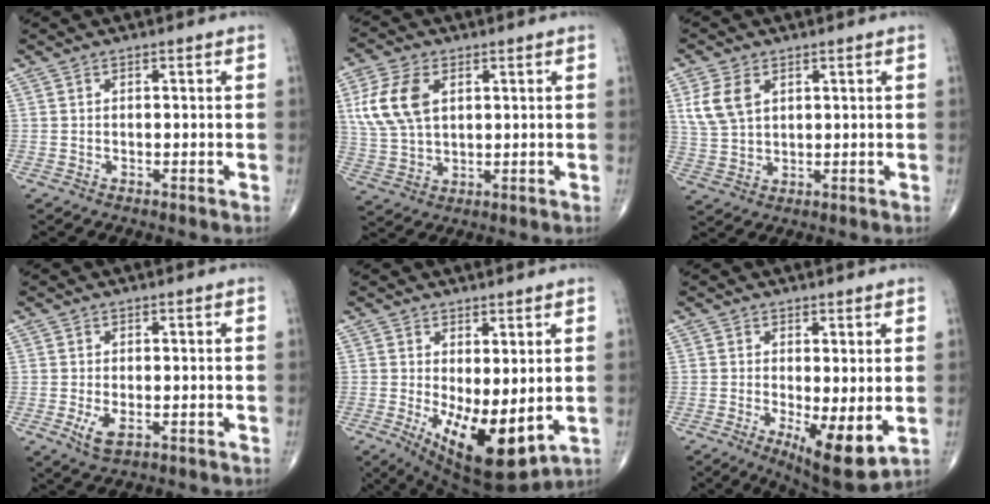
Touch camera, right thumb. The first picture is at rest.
{"total": 10.9, "force": [3.0, 6.7, 8.0], "torque": [-0.168, -0.001, 0.063]}
{"total": 6.8, "force": [2.6, 4.4, 4.6], "torque": [-0.091, -0.003, 0.059]}
{"total": 3.4, "force": [-0.9, 1.6, 2.9], "torque": [-0.057, -0.009, -0.012]}
{"total": 12.4, "force": [-1.4, 4.9, 11.2], "torque": [-0.173, -0.030, -0.003]}
{"total": 9.4, "force": [-1.6, 3.0, 8.8], "torque": [-0.137, -0.028, -0.017]}